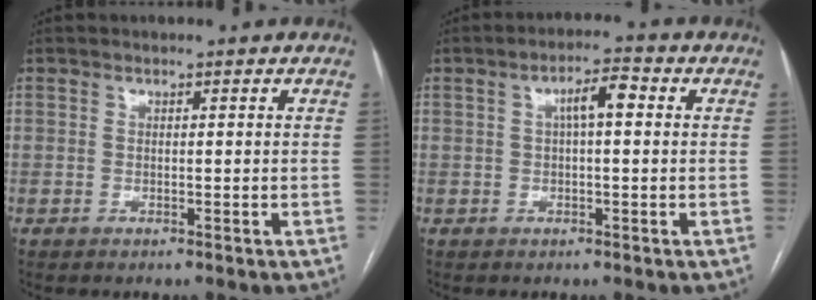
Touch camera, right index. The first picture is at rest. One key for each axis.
{"total": 4.3, "fx": 0.8, "fy": 1.0, "fz": 4.1, "tx": -0.071, "ty": 0.018, "tz": 0.012}